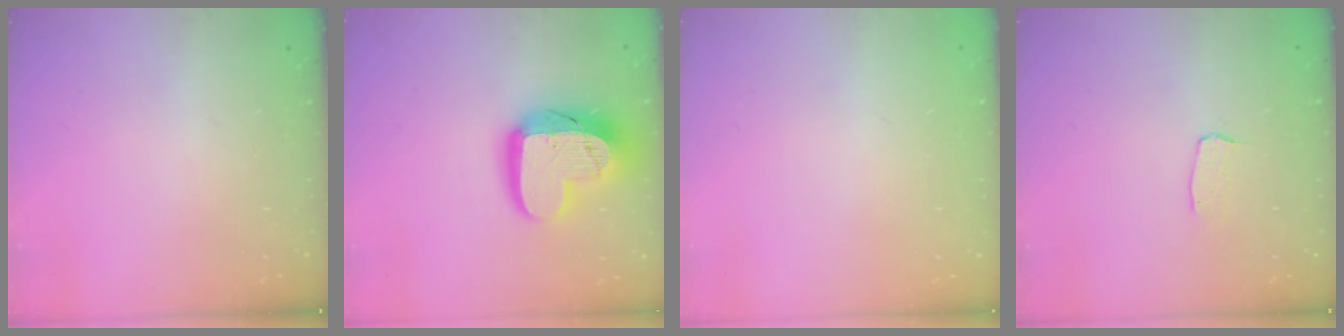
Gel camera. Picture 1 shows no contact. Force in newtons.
{"total": 18.3, "press": 18.2, "slide": 1.4}
{"total": 0.0}
{"total": 3.0, "press": 3.0, "slide": 0.2}